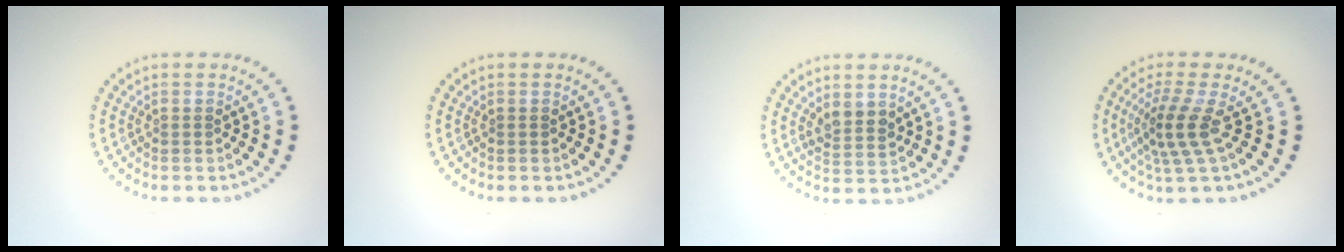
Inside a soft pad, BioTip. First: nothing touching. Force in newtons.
{"total": 0.0}
{"total": 2.2, "press": 2.1, "slide": 0.8}
{"total": 3.6, "press": 2.7, "slide": 2.4}